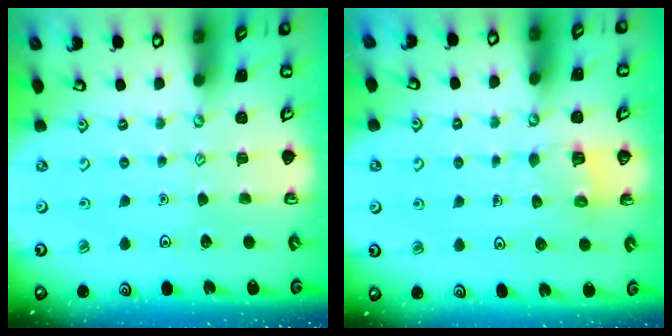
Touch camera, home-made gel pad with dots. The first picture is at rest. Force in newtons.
{"total": 2.5, "press": 2.5, "slide": 0.1}